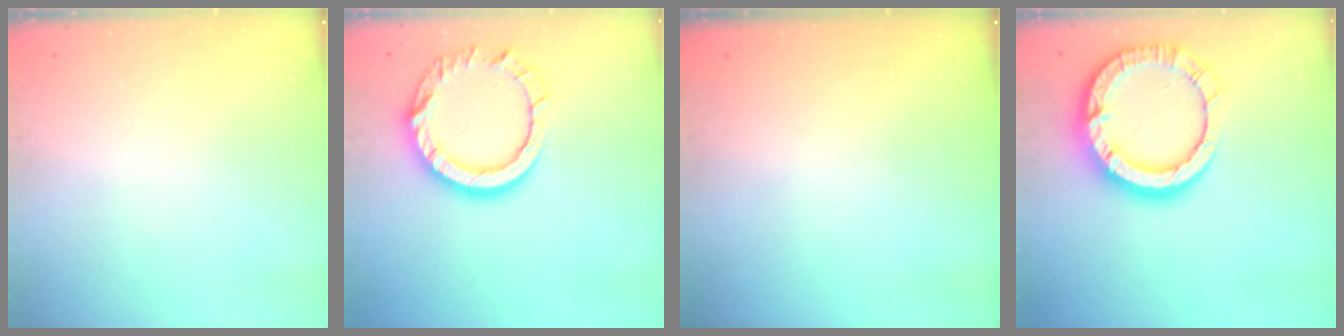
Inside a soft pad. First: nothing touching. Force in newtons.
{"total": 13.3, "press": 13.3, "slide": 1.3}
{"total": 0.0}
{"total": 15.9, "press": 15.8, "slide": 2.2}